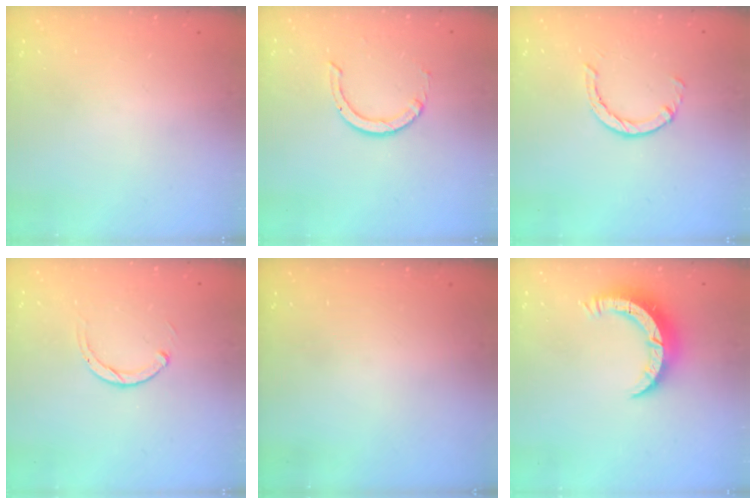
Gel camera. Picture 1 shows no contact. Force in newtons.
{"total": 3.0, "press": 3.0, "slide": 0.3}
{"total": 2.4, "press": 2.4, "slide": 0.4}
{"total": 2.5, "press": 2.5, "slide": 0.3}
{"total": 0.0}
{"total": 7.7, "press": 7.7, "slide": 0.4}